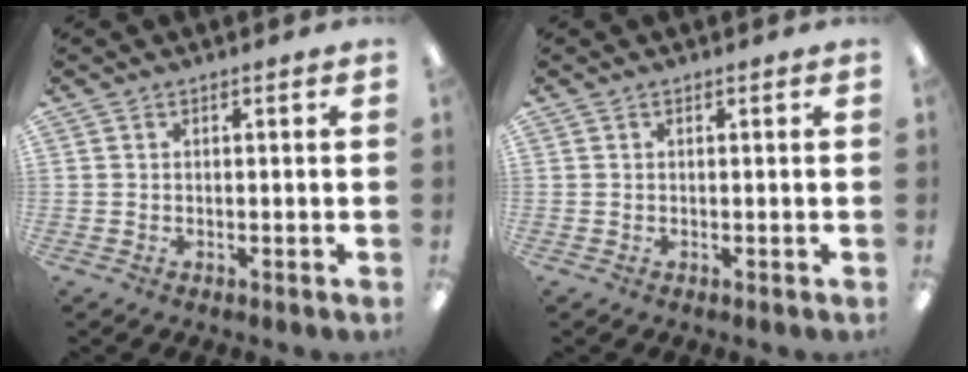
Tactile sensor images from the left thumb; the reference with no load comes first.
{"total": 0.0}